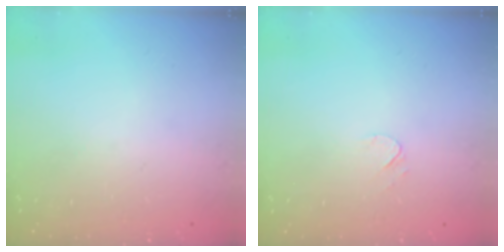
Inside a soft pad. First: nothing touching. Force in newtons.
{"total": 3.5, "press": 3.5, "slide": 0.5}